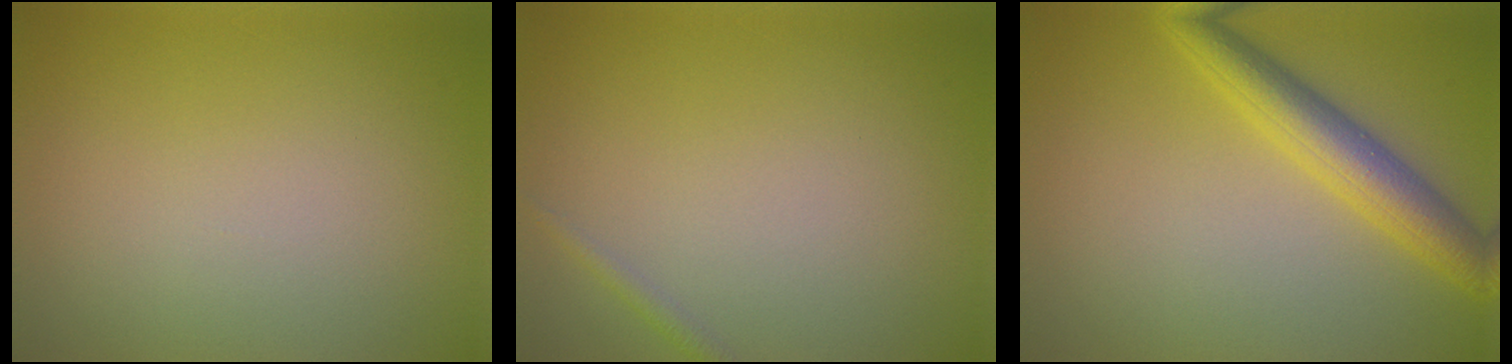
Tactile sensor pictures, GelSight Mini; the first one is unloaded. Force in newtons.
{"total": 0.9, "press": 0.9, "slide": 0.0}
{"total": 4.8, "press": 4.8, "slide": 0.1}